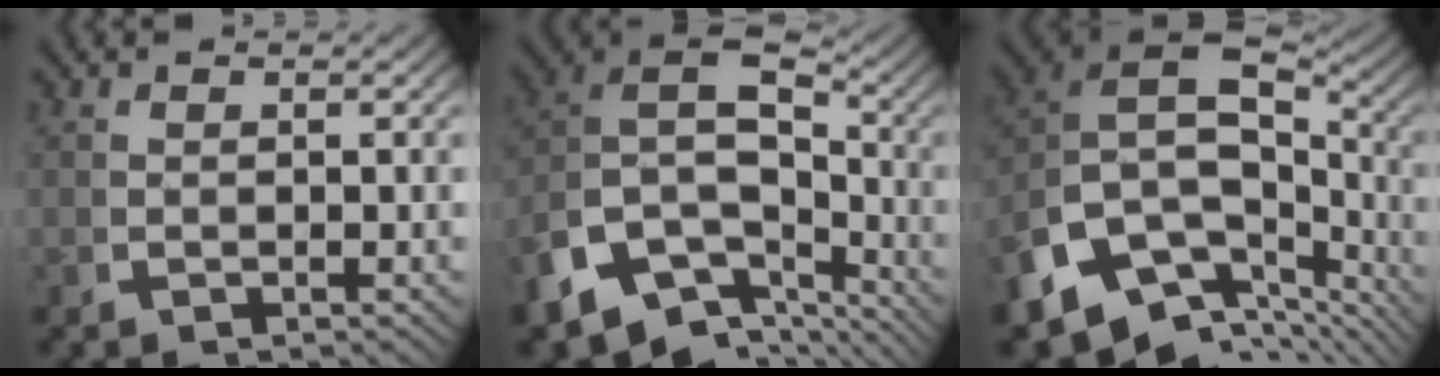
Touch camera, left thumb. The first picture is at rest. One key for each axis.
{"total": 14.2, "fx": -0.7, "fy": 10.4, "fz": 9.6, "tx": -0.213, "ty": -0.037, "tz": -0.011}
{"total": 16.3, "fx": -3.8, "fy": 11.1, "fz": 11.3, "tx": -0.250, "ty": -0.058, "tz": -0.036}